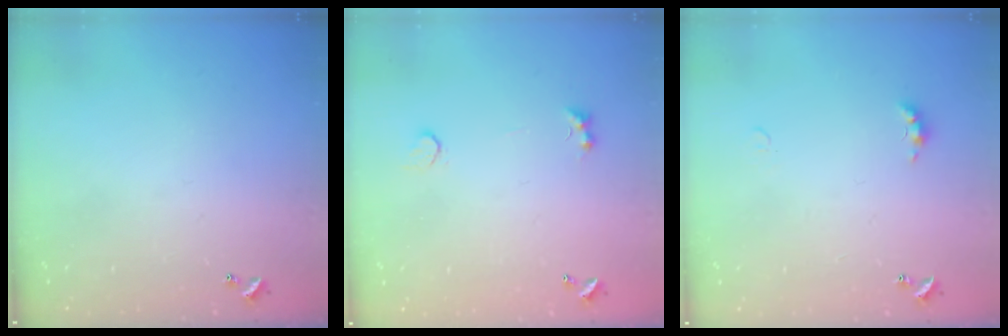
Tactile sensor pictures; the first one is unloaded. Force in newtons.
{"total": 1.4, "press": 1.1, "slide": 0.9}
{"total": 3.2, "press": 3.1, "slide": 0.6}